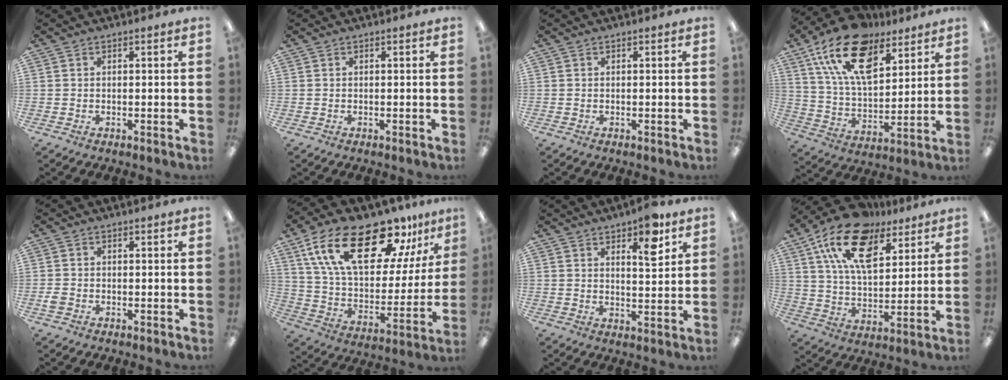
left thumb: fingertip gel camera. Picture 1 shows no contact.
{"total": 0.0}
{"total": 0.0}
{"total": 20.0, "force": [12.1, 10.3, 12.2], "torque": [-0.220, -0.050, 0.218]}
{"total": 1.6, "force": [-0.6, 1.2, 0.8], "torque": [-0.012, 0.003, -0.011]}
{"total": 25.3, "force": [16.0, 10.9, 16.2], "torque": [-0.284, -0.080, 0.279]}
{"total": 8.4, "force": [5.5, 3.1, 5.5], "torque": [-0.057, -0.034, 0.085]}
{"total": 18.9, "force": [11.1, 10.0, 11.6], "torque": [-0.207, -0.042, 0.200]}